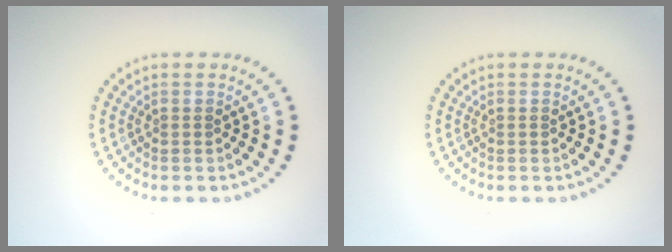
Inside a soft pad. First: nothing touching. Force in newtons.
{"total": 0.0}